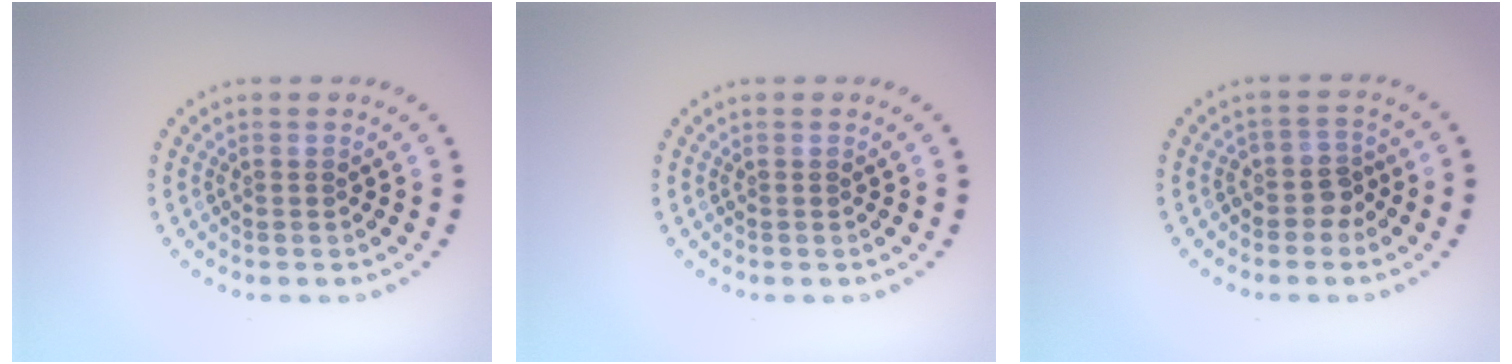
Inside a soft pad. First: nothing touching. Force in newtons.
{"total": 0.0}
{"total": 1.9, "press": 1.5, "slide": 1.2}